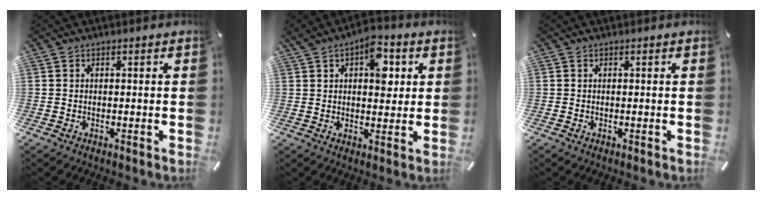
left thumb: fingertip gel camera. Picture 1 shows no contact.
{"total": 9.3, "force": [3.1, 5.7, 6.7], "torque": [-0.071, -0.010, 0.046]}
{"total": 0.0}